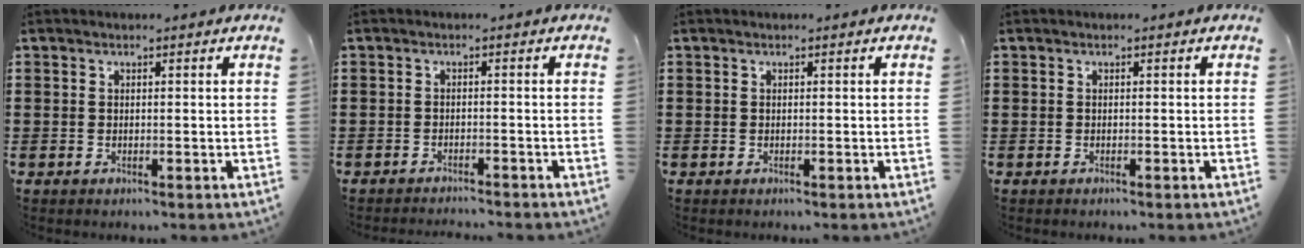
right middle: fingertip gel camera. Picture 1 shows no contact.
{"total": 1.6, "force": [-1.6, -0.1, -0.1], "torque": [-0.004, 0.000, -0.034]}
{"total": 0.0}
{"total": 0.0}